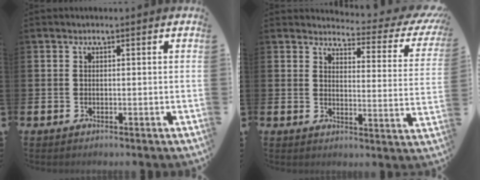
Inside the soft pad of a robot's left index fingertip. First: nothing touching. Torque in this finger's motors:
{"motor_torque": [0.99, -1.15, 0.43, 0.03]}